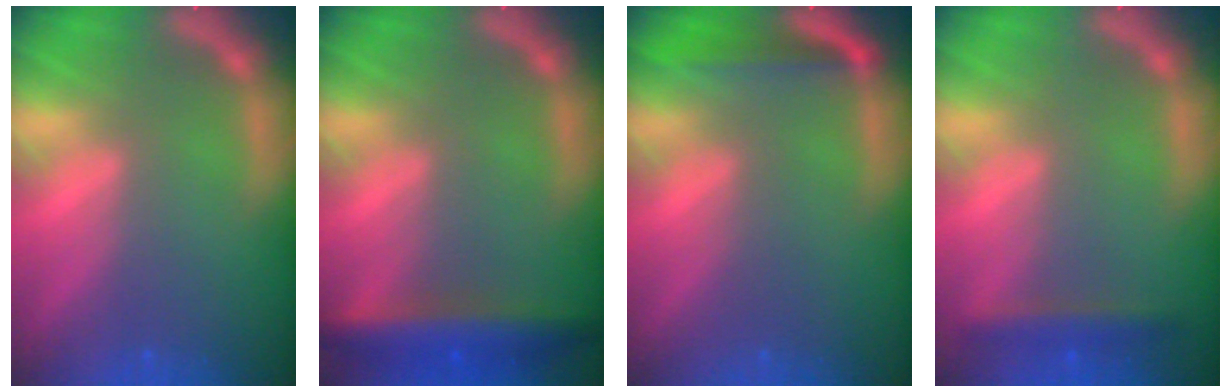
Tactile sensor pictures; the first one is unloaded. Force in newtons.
{"total": 5.5}
{"total": 3.0}
{"total": 2.4}